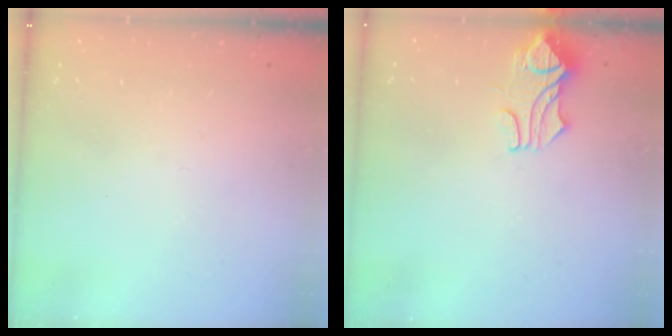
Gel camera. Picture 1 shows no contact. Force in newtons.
{"total": 1.0, "press": 0.2, "slide": 1.0}